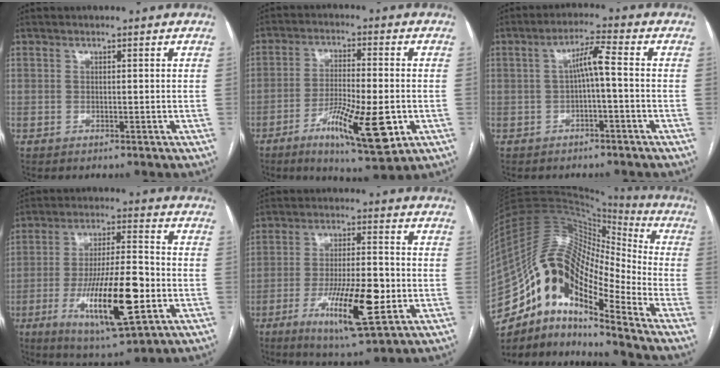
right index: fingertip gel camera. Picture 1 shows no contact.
{"total": 12.1, "force": [-4.4, 2.2, 11.1], "torque": [-0.187, -0.018, -0.068]}
{"total": 4.5, "force": [-0.4, 0.3, 4.4], "torque": [-0.076, 0.020, -0.005]}
{"total": 16.6, "force": [-4.8, 3.3, 15.5], "torque": [-0.281, -0.012, -0.074]}
{"total": 13.1, "force": [-4.0, 2.6, 12.2], "torque": [-0.216, -0.013, -0.062]}
{"total": 20.4, "force": [-12.5, 6.8, 14.6], "torque": [-0.291, 0.045, -0.217]}